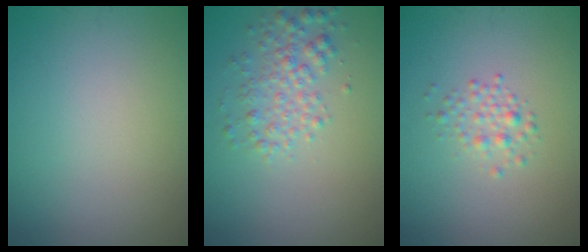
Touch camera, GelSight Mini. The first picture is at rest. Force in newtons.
{"total": 2.8, "press": 2.8, "slide": 0.1}
{"total": 1.6, "press": 1.6, "slide": 0.0}